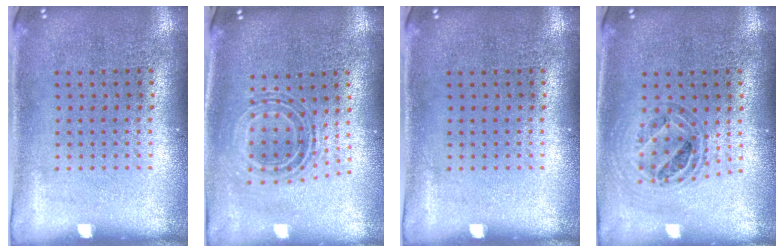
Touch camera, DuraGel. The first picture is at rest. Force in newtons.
{"total": 0.7, "press": 0.7, "slide": 0.2}
{"total": 0.0}
{"total": 0.7, "press": 0.7, "slide": 0.0}